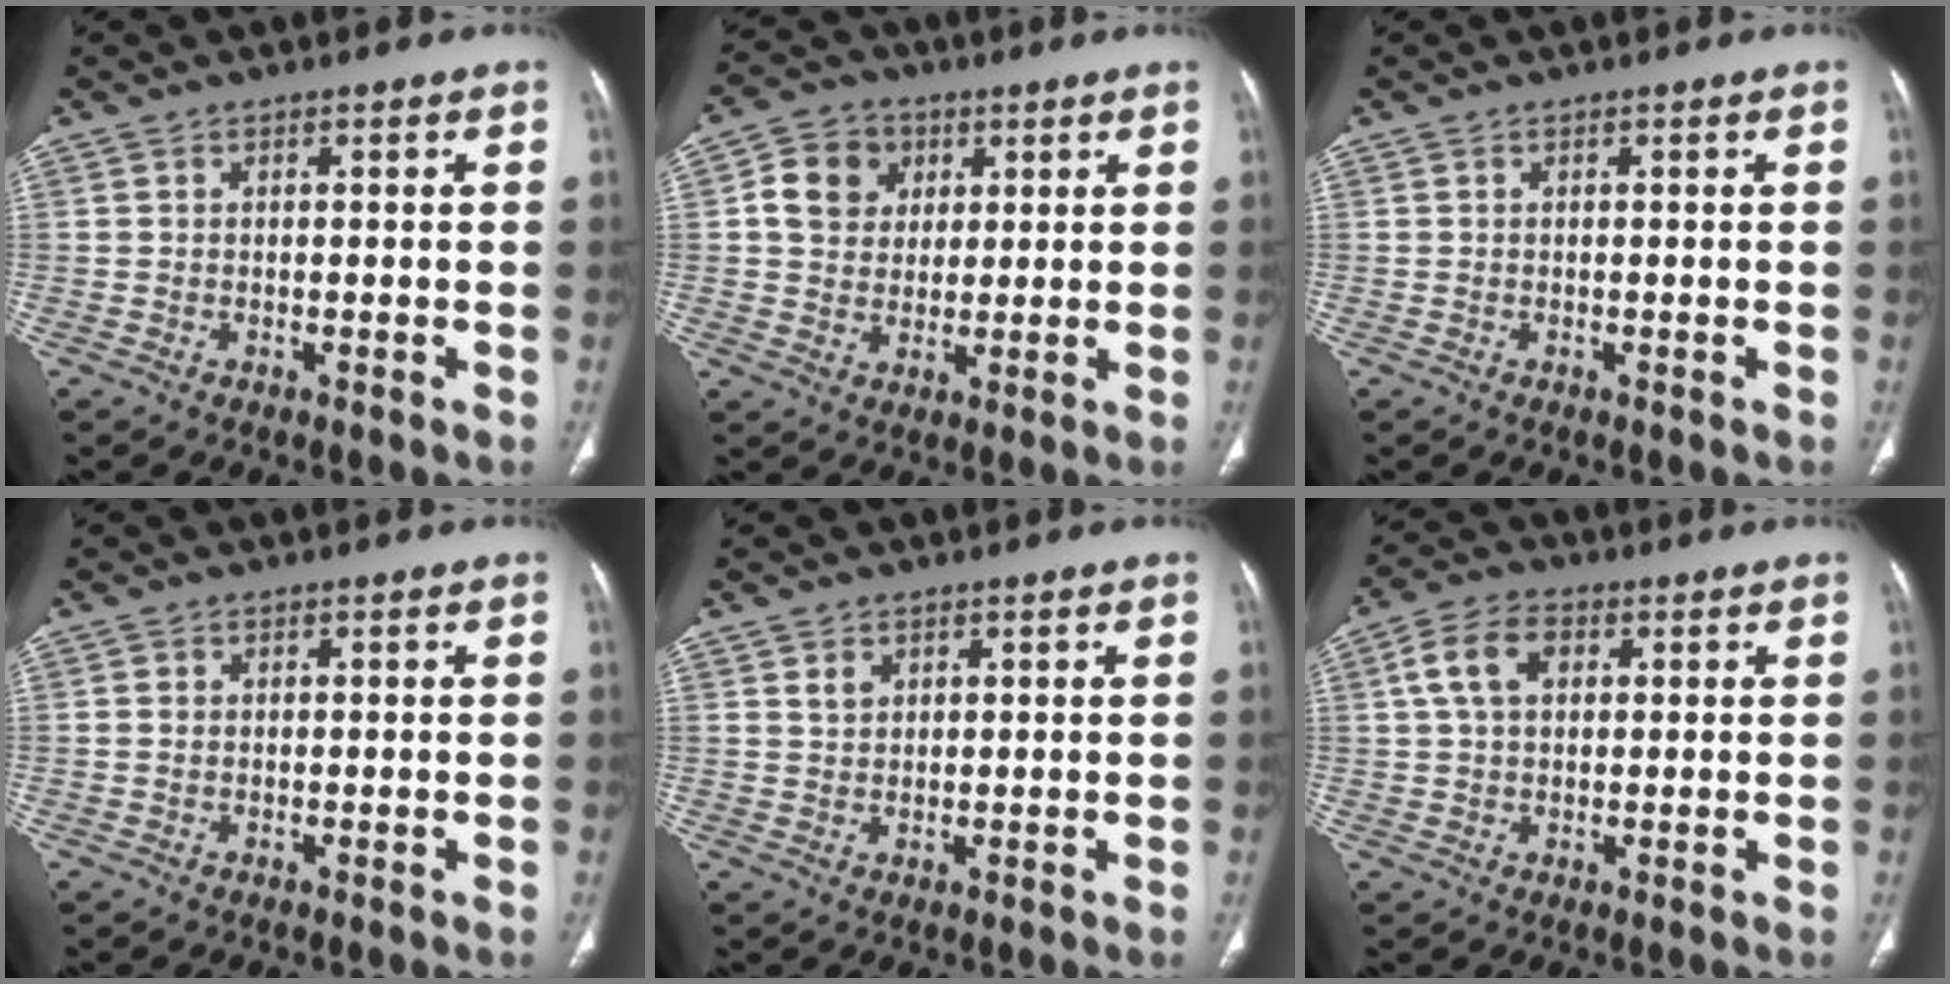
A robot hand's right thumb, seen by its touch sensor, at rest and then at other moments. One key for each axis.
{"total": 8.5, "fx": 2.4, "fy": 7.3, "fz": 3.6, "tx": -0.039, "ty": -0.003, "tz": 0.039}
{"total": 0.0}
{"total": 0.6, "fx": -0.1, "fy": 0.4, "fz": 0.4, "tx": -0.011, "ty": 0.000, "tz": -0.001}
{"total": 2.1, "fx": 1.1, "fy": 1.6, "fz": 0.9, "tx": -0.009, "ty": -0.008, "tz": 0.023}
{"total": 7.0, "fx": 1.9, "fy": 4.6, "fz": 5.0, "tx": -0.094, "ty": 0.015, "tz": 0.033}